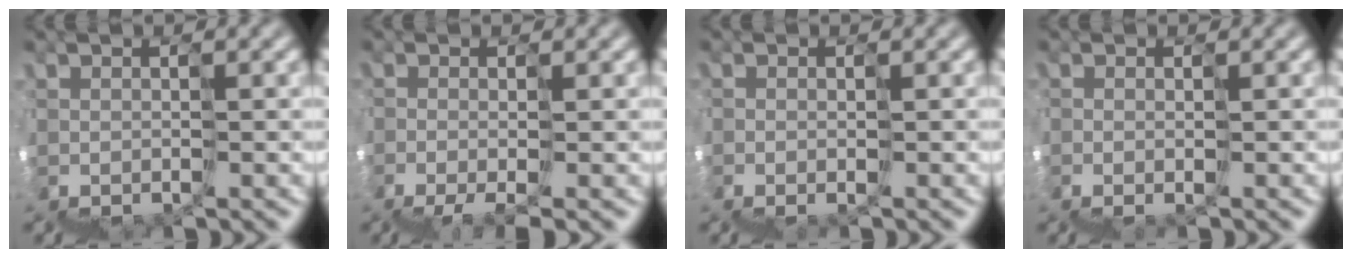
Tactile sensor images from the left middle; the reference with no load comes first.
{"total": 2.8, "force": [-1.6, 0.4, 2.2], "torque": [-0.018, -0.010, -0.023]}
{"total": 2.6, "force": [-1.0, 1.0, 2.2], "torque": [-0.029, -0.014, -0.013]}
{"total": 2.7, "force": [-0.7, 1.1, 2.4], "torque": [-0.024, -0.009, -0.009]}